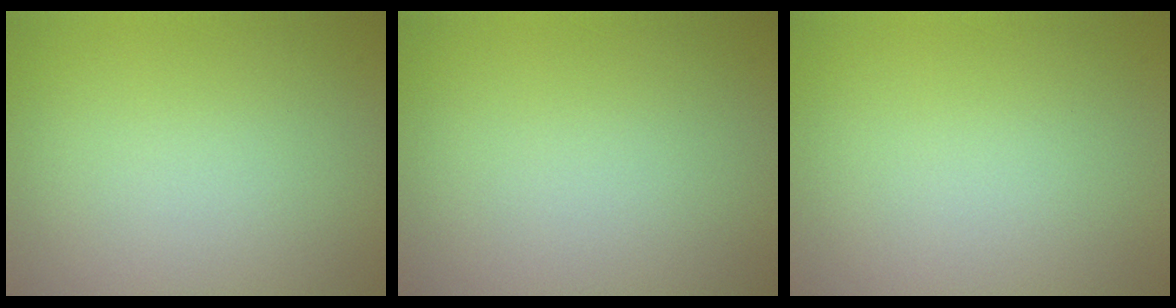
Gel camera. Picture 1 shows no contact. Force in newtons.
{"total": 0.0}
{"total": 0.0}